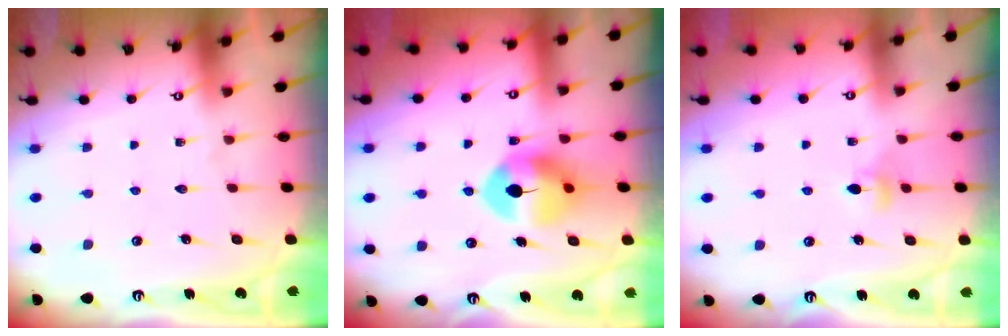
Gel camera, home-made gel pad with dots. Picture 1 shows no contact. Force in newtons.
{"total": 8.5, "press": 8.5, "slide": 0.3}
{"total": 4.0, "press": 4.0, "slide": 0.5}